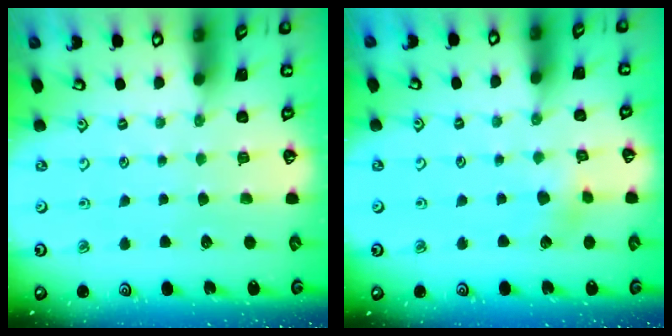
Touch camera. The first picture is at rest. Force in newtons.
{"total": 4.8, "press": 4.7, "slide": 0.4}